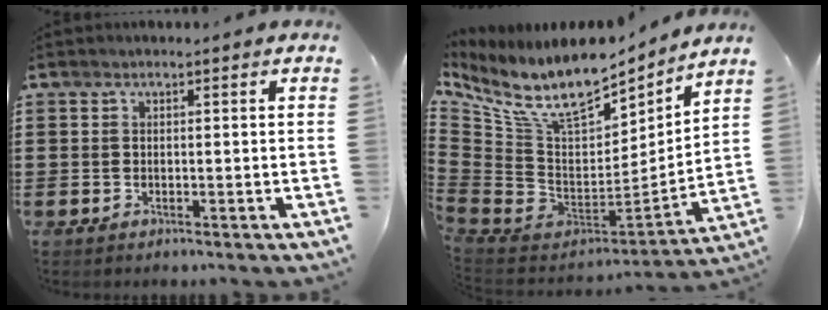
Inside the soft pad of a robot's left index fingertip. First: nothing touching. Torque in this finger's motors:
{"motor_torque": [2.14, 0.00, 0.87, 0.21]}